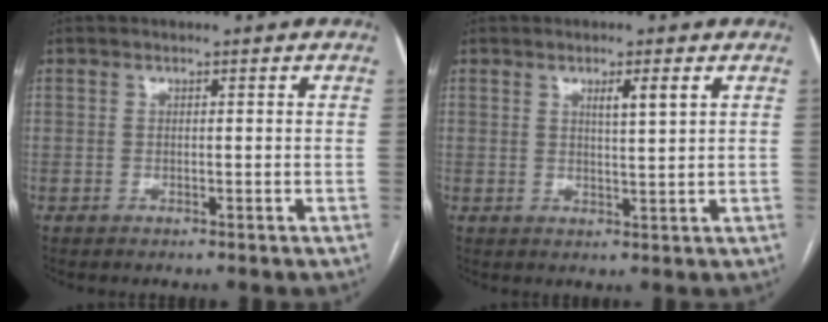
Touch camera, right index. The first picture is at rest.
{"total": 3.1, "force": [1.4, -0.1, 2.7], "torque": [-0.046, -0.001, 0.024]}